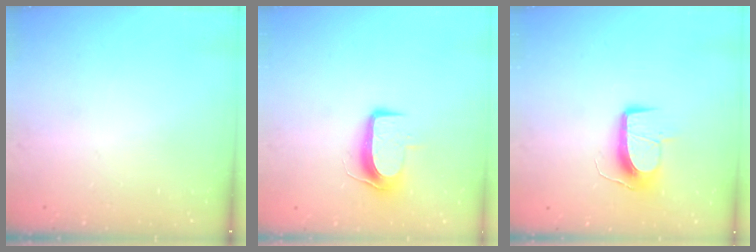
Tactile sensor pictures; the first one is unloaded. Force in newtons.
{"total": 8.8, "press": 8.8, "slide": 0.6}
{"total": 10.7, "press": 10.7, "slide": 0.4}